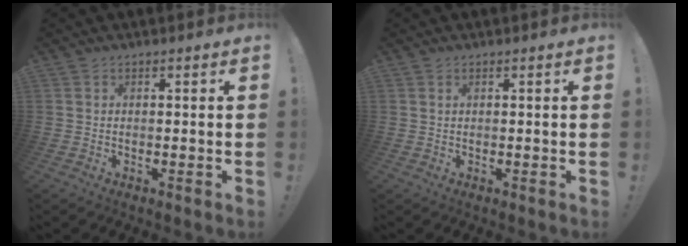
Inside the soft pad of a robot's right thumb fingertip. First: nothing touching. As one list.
[{"total": 0.6, "force": [0.3, 0.2, 0.4], "torque": [-0.011, 0.002, 0.008]}]